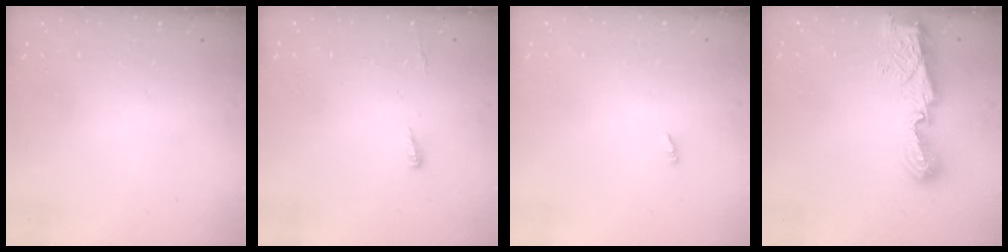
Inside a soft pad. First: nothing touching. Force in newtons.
{"total": 3.7, "press": 3.5, "slide": 1.2}
{"total": 1.9, "press": 1.9, "slide": 0.2}
{"total": 7.3, "press": 7.3, "slide": 0.7}